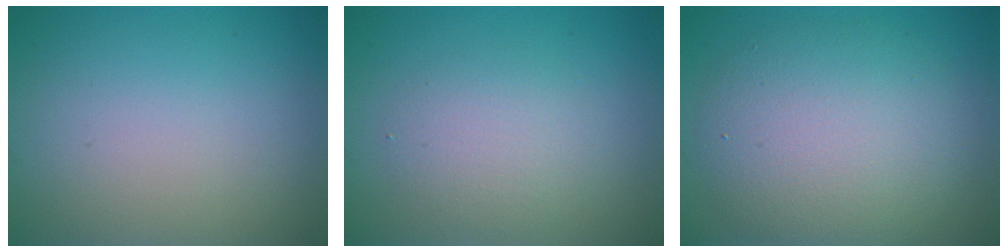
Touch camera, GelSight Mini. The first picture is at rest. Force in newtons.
{"total": 2.7, "press": 2.7, "slide": 0.3}
{"total": 6.9, "press": 6.9, "slide": 0.4}